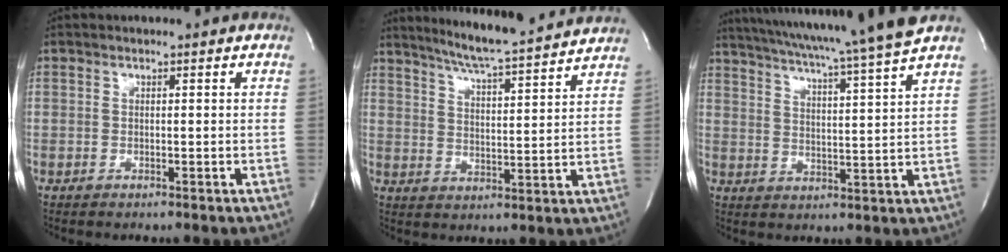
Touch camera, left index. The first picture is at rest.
{"total": 15.7, "force": [14.2, -0.1, 6.5], "torque": [-0.112, 0.000, 0.200]}
{"total": 17.8, "force": [15.5, -2.5, 8.2], "torque": [-0.145, -0.032, 0.220]}